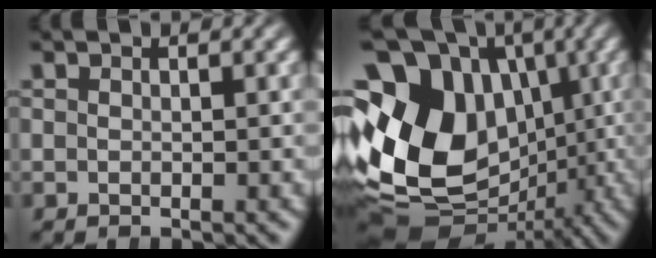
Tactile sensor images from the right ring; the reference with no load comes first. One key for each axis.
{"total": 19.5, "fx": 0.2, "fy": 15.2, "fz": 12.3, "tx": -0.251, "ty": -0.060, "tz": 0.024}